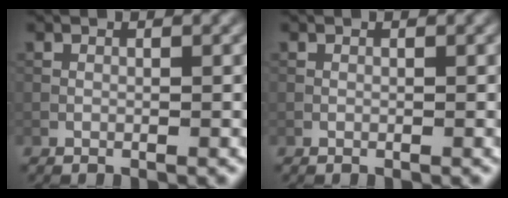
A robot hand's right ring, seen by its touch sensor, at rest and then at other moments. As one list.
[{"total": 0.0}]